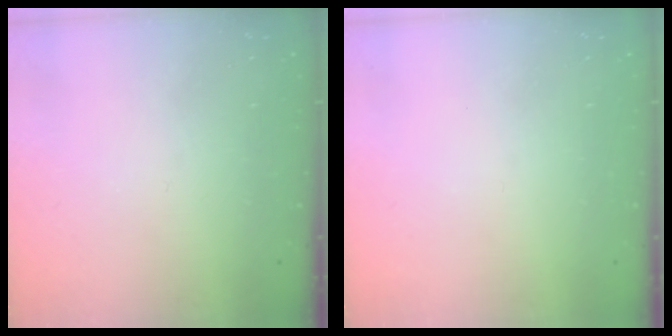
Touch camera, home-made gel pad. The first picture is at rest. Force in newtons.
{"total": 0.0}